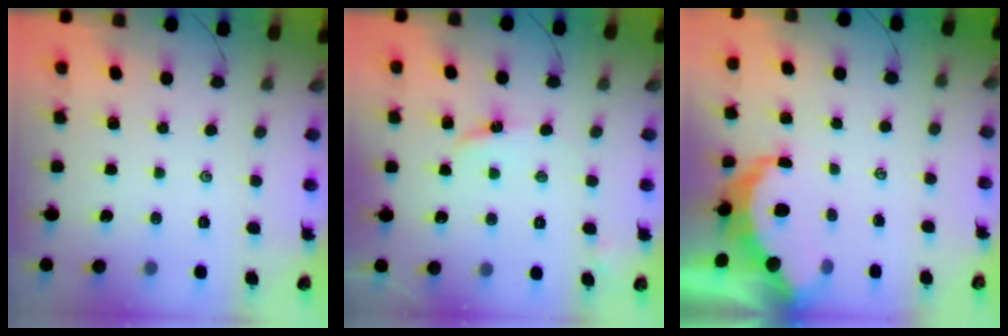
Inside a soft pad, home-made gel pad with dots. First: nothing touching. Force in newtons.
{"total": 3.5, "press": 3.5, "slide": 0.4}
{"total": 5.6, "press": 5.5, "slide": 0.8}